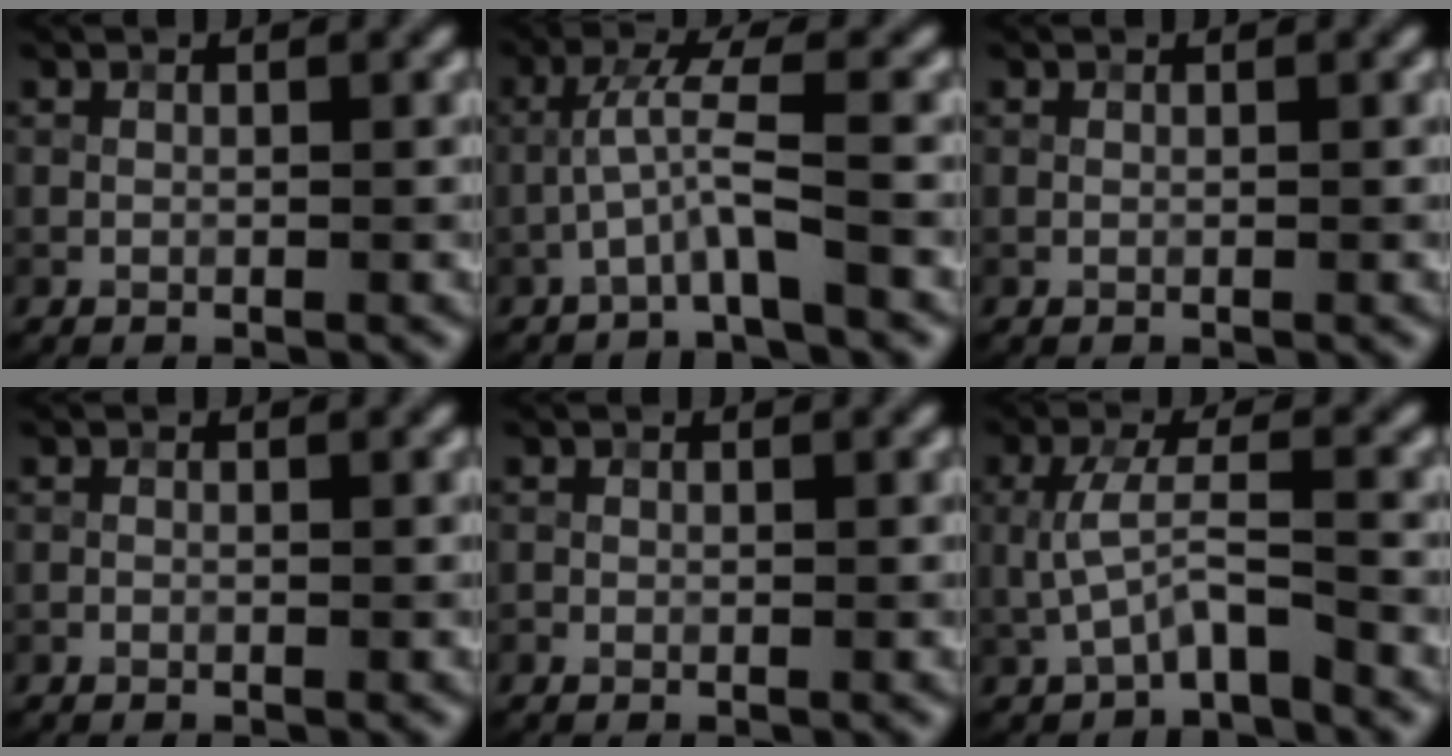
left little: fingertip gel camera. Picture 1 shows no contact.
{"total": 3.5, "force": [-1.5, 0.0, 3.2], "torque": [-0.070, 0.018, -0.035]}
{"total": 0.0}
{"total": 0.0}
{"total": 0.0}
{"total": 3.2, "force": [-1.2, 0.7, 2.9], "torque": [-0.062, 0.012, -0.025]}